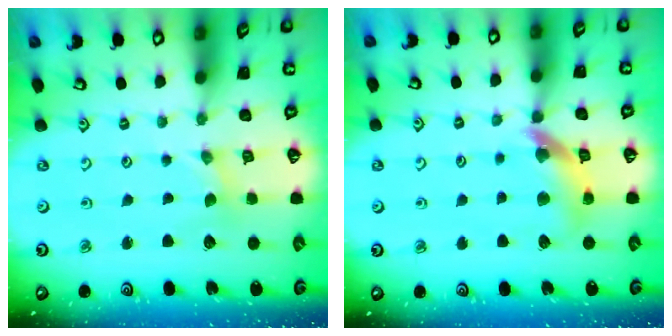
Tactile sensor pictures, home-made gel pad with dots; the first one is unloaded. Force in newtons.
{"total": 12.6, "press": 12.5, "slide": 1.5}